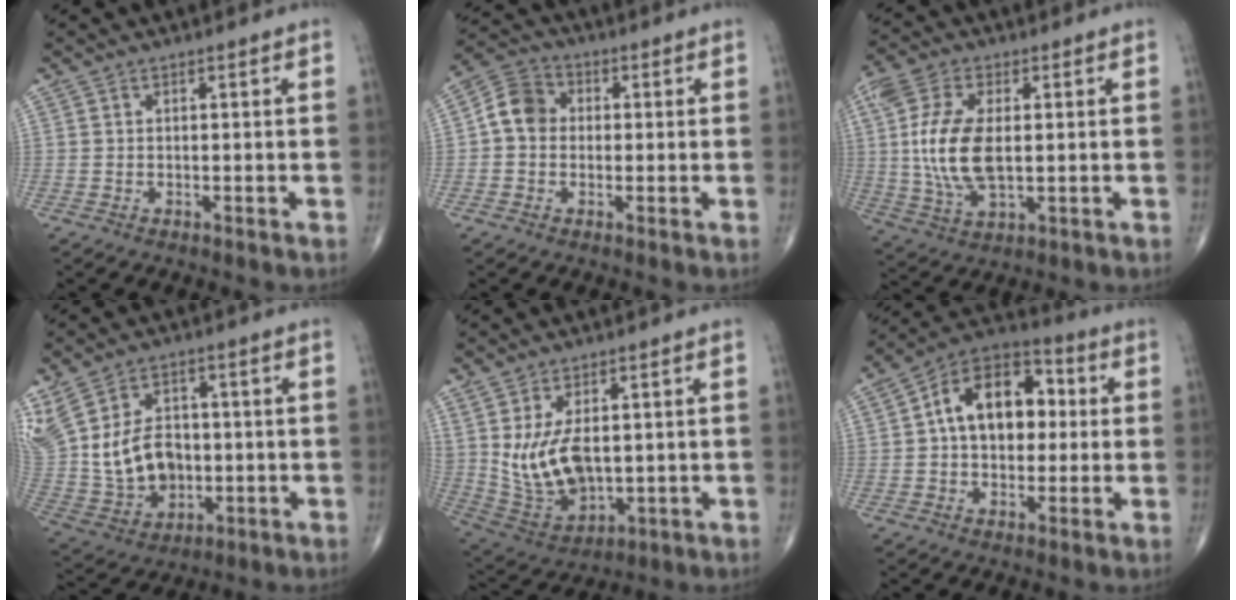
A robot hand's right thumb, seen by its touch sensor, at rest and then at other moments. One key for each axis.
{"total": 6.4, "fx": 0.0, "fy": 5.4, "fz": 3.5, "tx": -0.050, "ty": 0.020, "tz": -0.013}
{"total": 13.5, "fx": 1.0, "fy": 7.0, "fz": 11.5, "tx": -0.254, "ty": -0.005, "tz": 0.024}
{"total": 20.5, "fx": 1.7, "fy": 15.2, "fz": 13.6, "tx": -0.300, "ty": 0.015, "tz": 0.065}
{"total": 12.3, "fx": 1.5, "fy": 7.0, "fz": 10.0, "tx": -0.184, "ty": -0.018, "tz": 0.055}
{"total": 15.5, "fx": 1.9, "fy": 10.1, "fz": 11.6, "tx": -0.149, "ty": 0.030, "tz": 0.020}